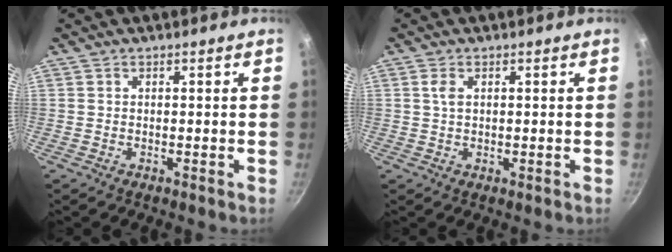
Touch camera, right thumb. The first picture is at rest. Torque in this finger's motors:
{"motor_torque": [0.47, 0.36, 0.18, 0.38, -0.01]}